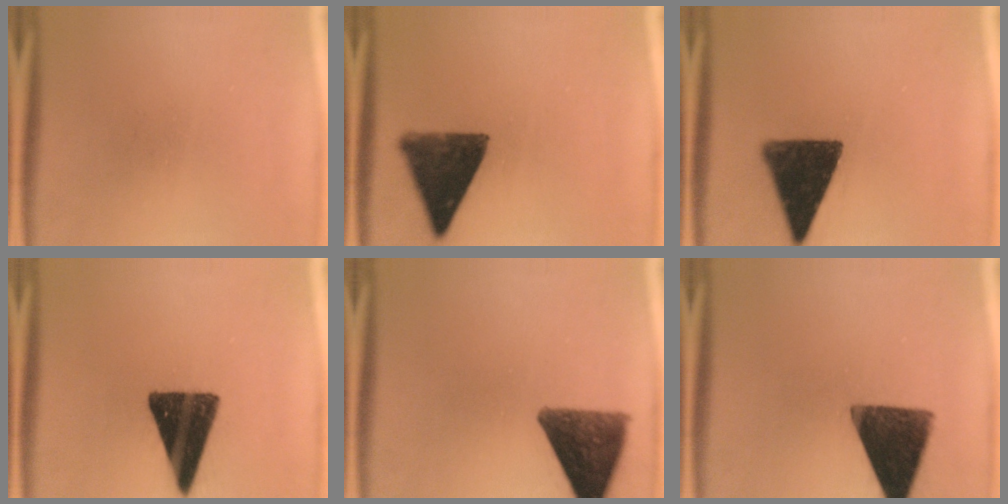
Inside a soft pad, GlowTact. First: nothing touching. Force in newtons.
{"total": 11.5}
{"total": 14.3}
{"total": 15.8}
{"total": 11.5}
{"total": 13.8}